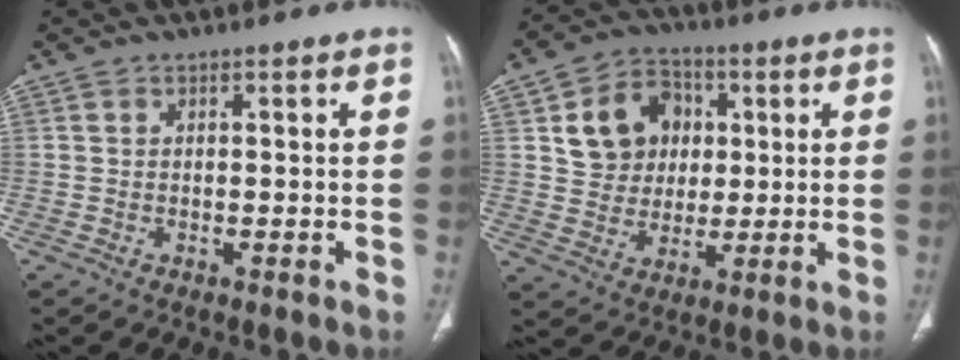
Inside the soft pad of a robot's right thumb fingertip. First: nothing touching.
{"total": 12.4, "force": [3.2, 10.4, 5.8], "torque": [-0.059, 0.002, 0.057]}